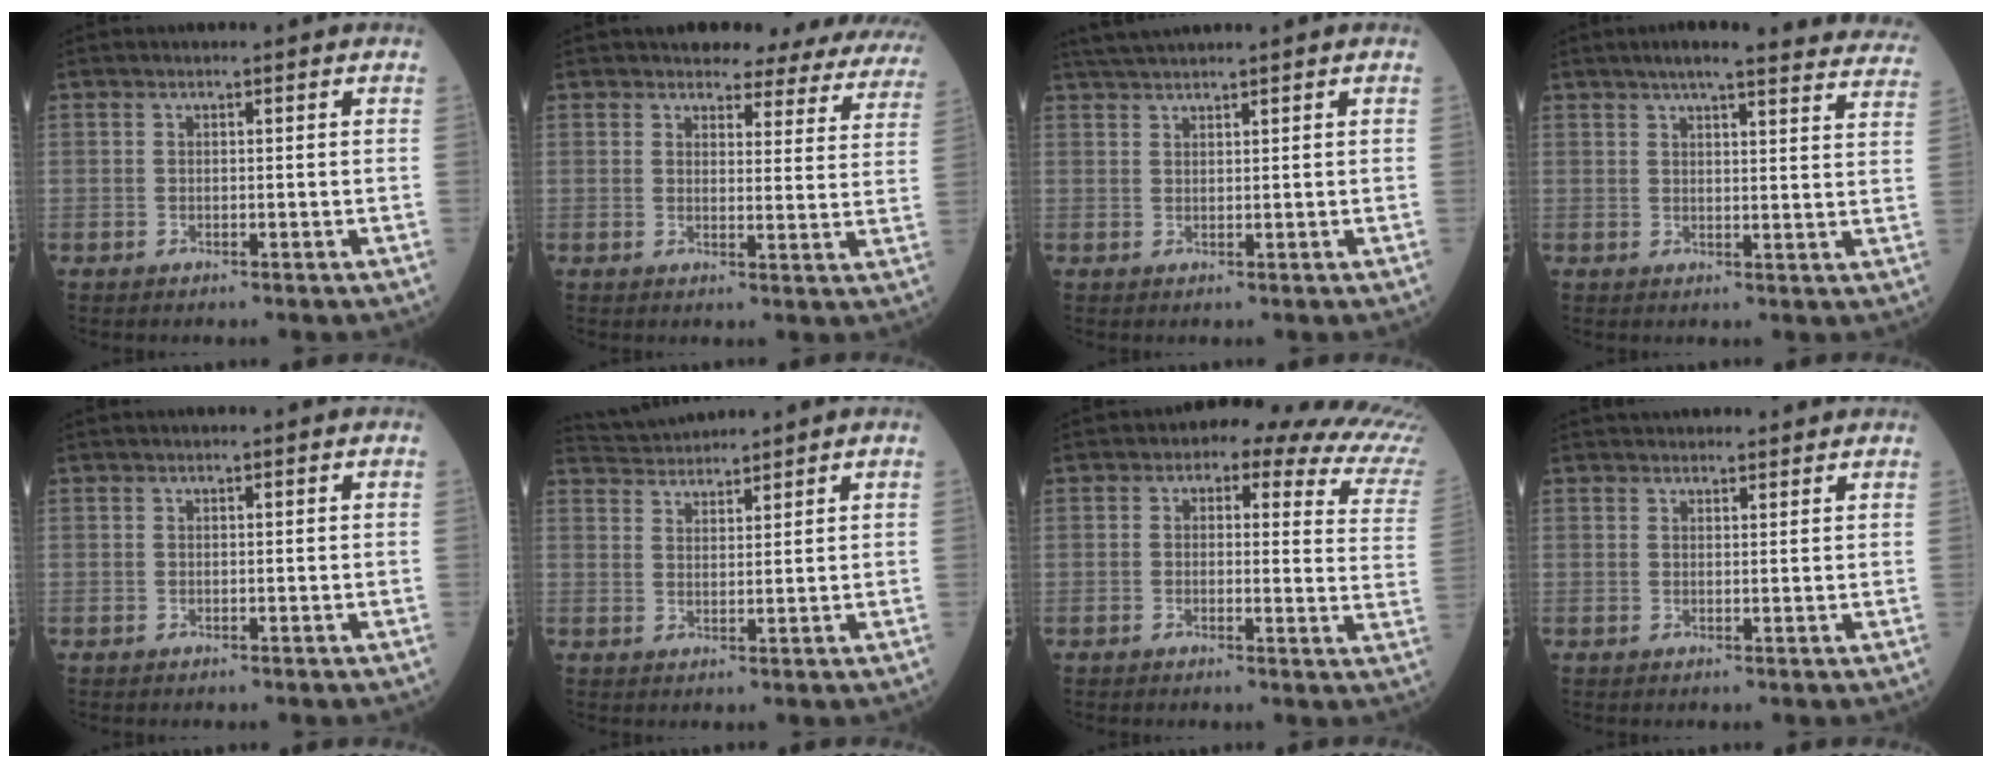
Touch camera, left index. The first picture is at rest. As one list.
[{"total": 15.6, "force": [14.4, 4.5, 3.8], "torque": [-0.014, -0.043, 0.135]}, {"total": 3.8, "force": [3.5, -0.5, 1.2], "torque": [-0.027, 0.023, 0.071]}, {"total": 22.7, "force": [20.6, 2.8, 9.2], "torque": [-0.112, -0.020, 0.232]}, {"total": 0.0}, {"total": 4.6, "force": [4.5, -0.2, -0.1], "torque": [-0.011, 0.028, 0.090]}, {"total": 14.0, "force": [10.8, 4.7, 7.5], "torque": [-0.072, 0.003, 0.092]}, {"total": 6.6, "force": [6.2, 1.5, 1.7], "torque": [-0.013, 0.033, 0.077]}]